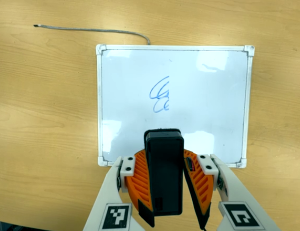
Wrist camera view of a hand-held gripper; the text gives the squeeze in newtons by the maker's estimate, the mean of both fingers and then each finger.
{"total": 8.4, "left": 8.5, "right": 8.3}